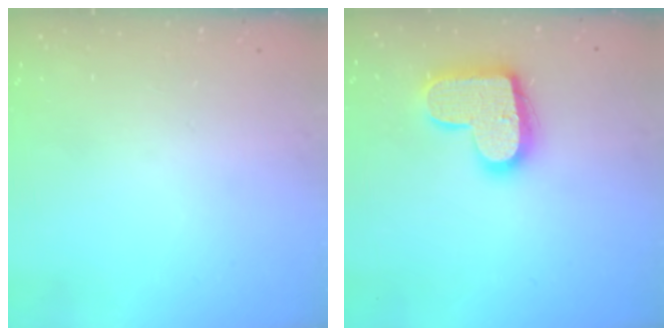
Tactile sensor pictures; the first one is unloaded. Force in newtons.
{"total": 16.6, "press": 16.5, "slide": 0.9}